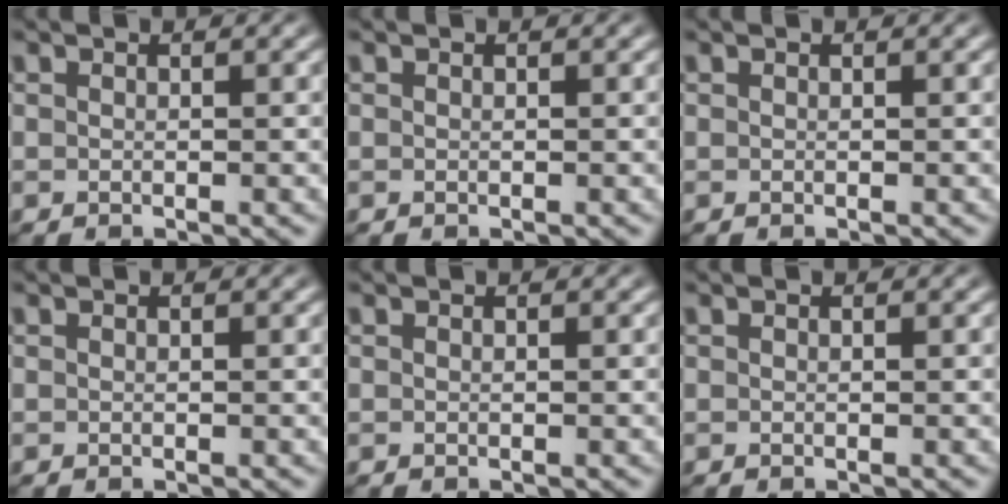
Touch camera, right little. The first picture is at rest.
{"total": 0.0}
{"total": 0.0}
{"total": 0.0}
{"total": 0.0}
{"total": 0.0}